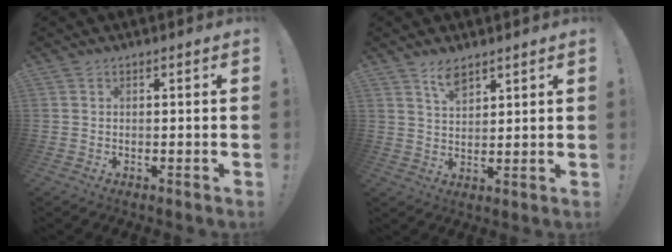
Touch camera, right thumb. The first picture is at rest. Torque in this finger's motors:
{"motor_torque": [-0.22, 0.25, 0.30, 0.25, 0.05]}